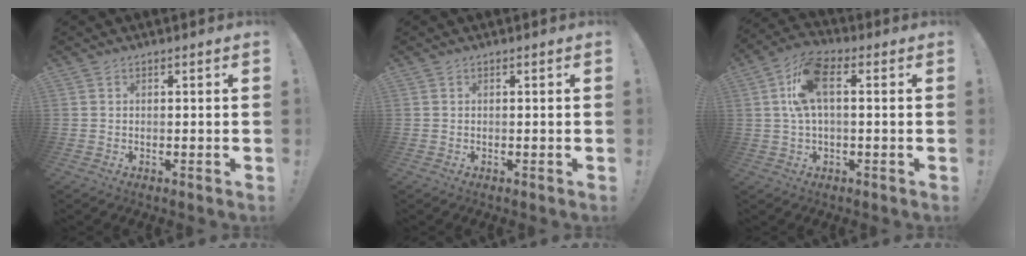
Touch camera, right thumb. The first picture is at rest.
{"total": 0.0}
{"total": 11.8, "force": [1.8, 5.8, 10.1], "torque": [-0.191, 0.013, 0.037]}